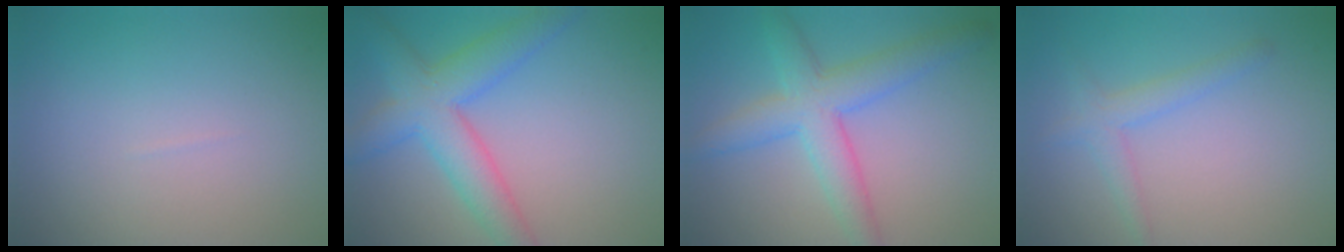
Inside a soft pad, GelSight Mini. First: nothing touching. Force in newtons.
{"total": 6.2, "press": 6.2, "slide": 0.2}
{"total": 5.5, "press": 5.5, "slide": 0.1}
{"total": 2.2, "press": 2.2, "slide": 0.1}